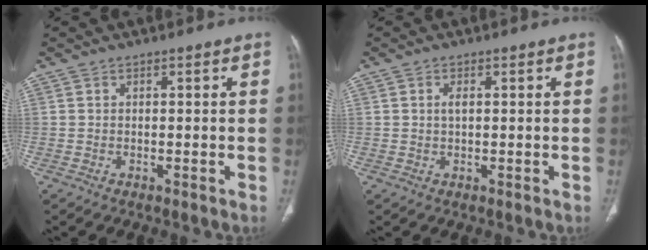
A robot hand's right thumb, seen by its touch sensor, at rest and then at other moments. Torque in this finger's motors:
{"motor_torque": [-0.04, -0.15, -0.22, 0.04, 0.08]}